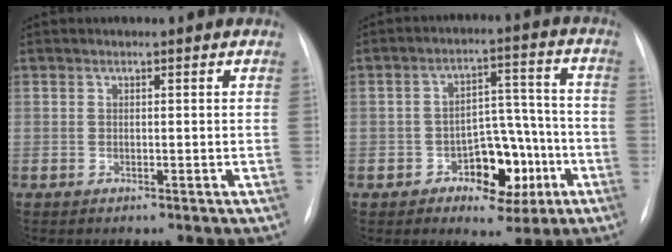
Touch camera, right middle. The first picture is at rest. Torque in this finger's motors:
{"motor_torque": [1.09, -1.05, 0.25, 0.06]}